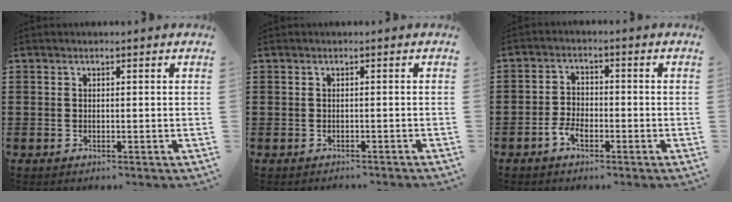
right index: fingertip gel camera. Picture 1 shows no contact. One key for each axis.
{"total": 0.7, "fx": -0.7, "fy": 0.0, "fz": -0.2, "tx": 0.003, "ty": -0.001, "tz": -0.014}
{"total": 3.1, "fx": -1.9, "fy": 1.7, "fz": 1.7, "tx": -0.046, "ty": 0.000, "tz": -0.041}